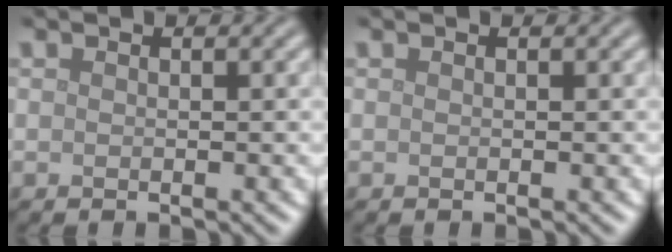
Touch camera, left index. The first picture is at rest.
{"total": 0.0}